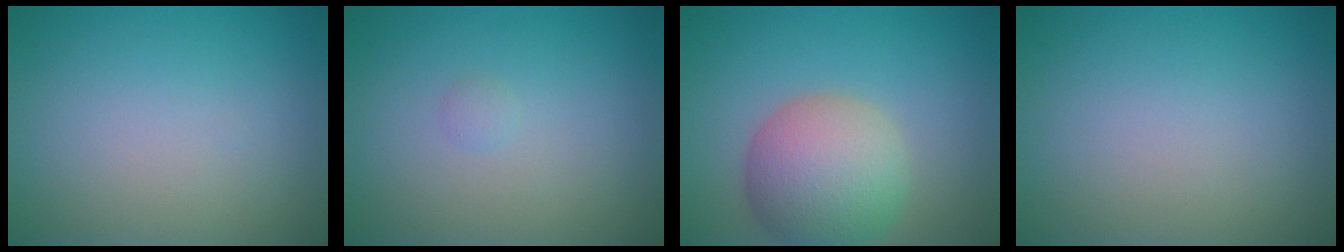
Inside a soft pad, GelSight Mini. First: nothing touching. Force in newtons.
{"total": 0.5, "press": 0.5, "slide": 0.0}
{"total": 7.0, "press": 7.0, "slide": 0.5}
{"total": 0.0}